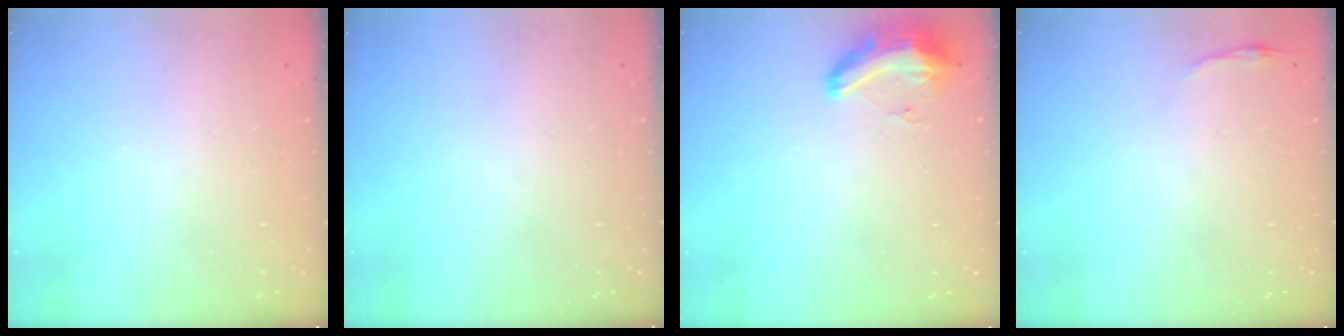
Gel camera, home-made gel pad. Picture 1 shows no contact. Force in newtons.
{"total": 0.0}
{"total": 9.6, "press": 9.0, "slide": 3.4}
{"total": 2.9, "press": 2.8, "slide": 0.7}